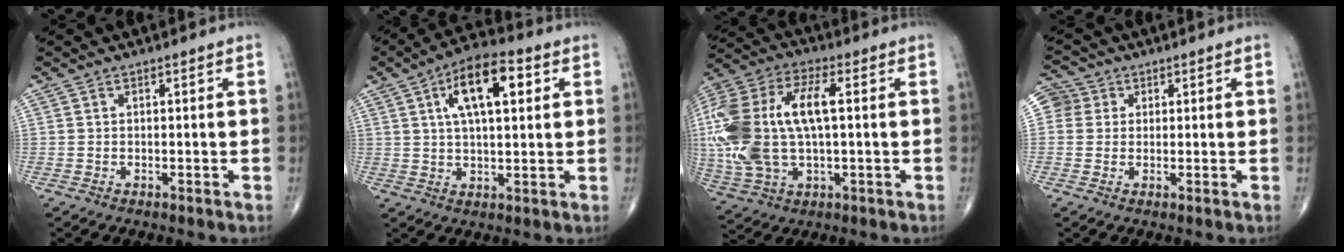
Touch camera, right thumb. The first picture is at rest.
{"total": 12.8, "force": [4.1, 5.4, 10.8], "torque": [-0.170, 0.008, 0.062]}
{"total": 23.7, "force": [1.8, 11.8, 20.5], "torque": [-0.477, 0.019, 0.033]}
{"total": 4.7, "force": [1.1, 4.5, 0.8], "torque": [0.002, 0.009, 0.017]}